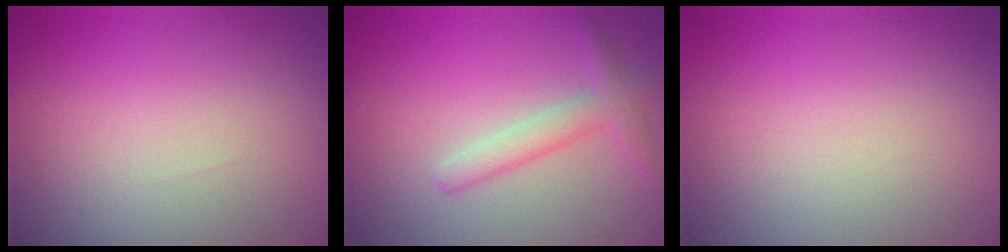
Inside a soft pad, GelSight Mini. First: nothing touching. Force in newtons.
{"total": 2.5, "press": 2.5, "slide": 0.1}
{"total": 0.0}